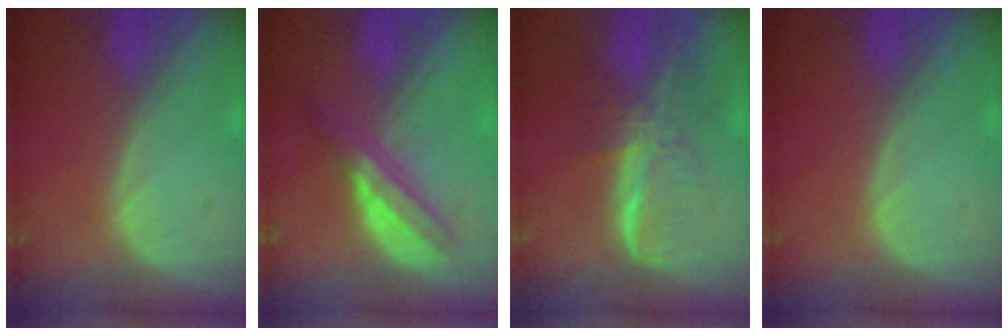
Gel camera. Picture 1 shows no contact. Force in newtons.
{"total": 5.6, "press": 5.2, "slide": 1.9}
{"total": 7.6, "press": 6.7, "slide": 3.6}
{"total": 0.0}